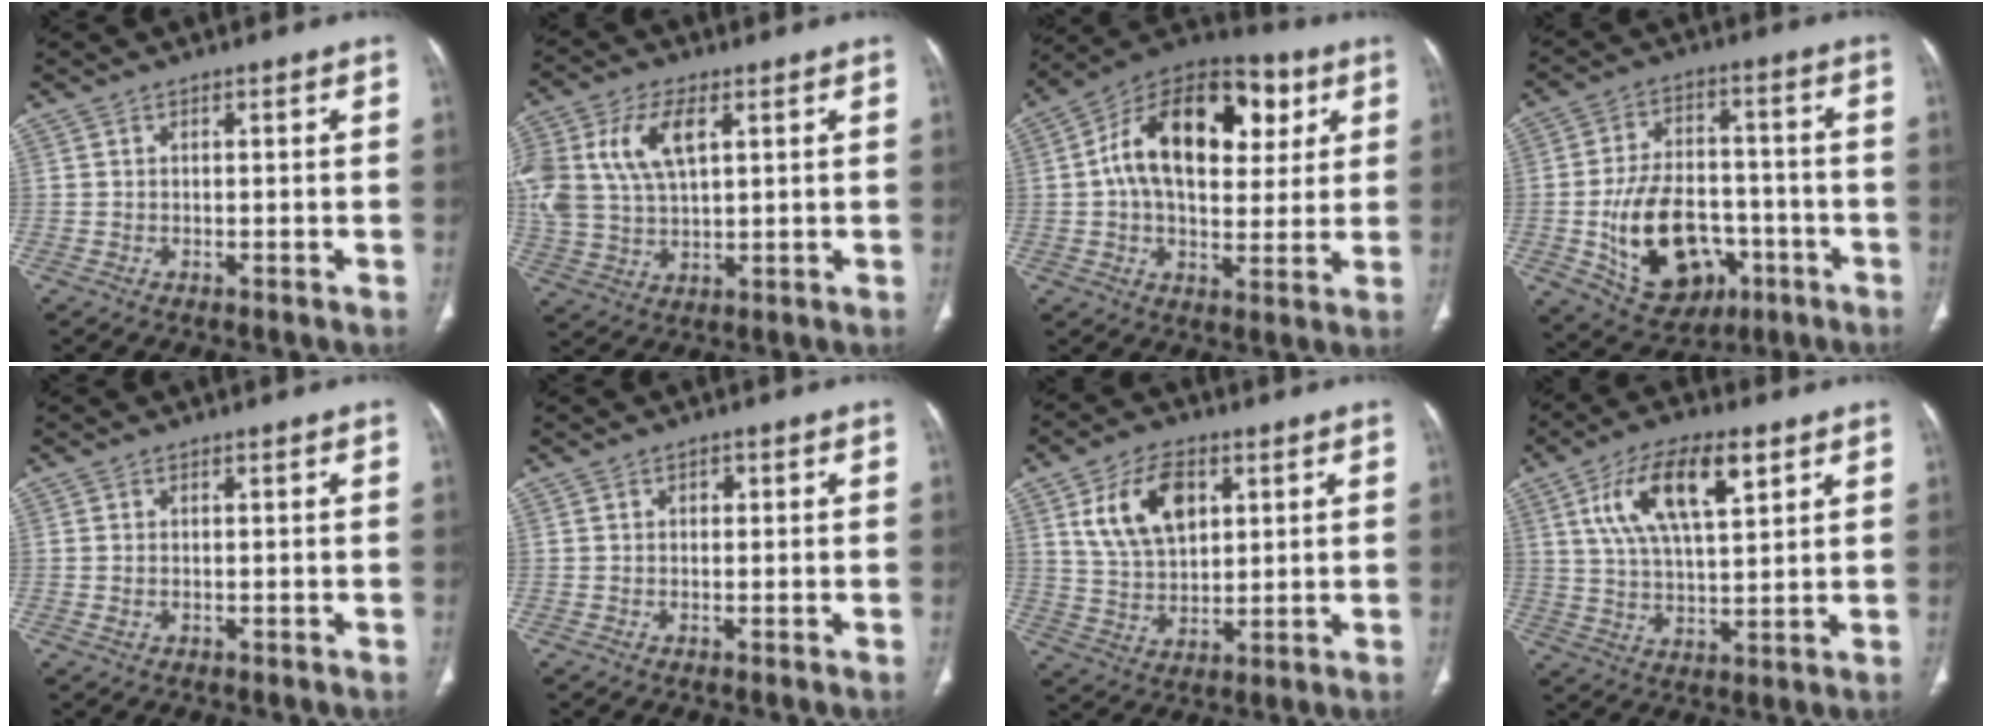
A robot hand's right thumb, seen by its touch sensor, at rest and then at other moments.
{"total": 15.4, "force": [4.9, 8.6, 11.9], "torque": [-0.267, -0.001, 0.097]}
{"total": 22.5, "force": [5.6, 13.5, 17.1], "torque": [-0.246, 0.013, 0.077]}
{"total": 18.5, "force": [-5.5, 12.4, 12.7], "torque": [-0.177, 0.030, -0.070]}
{"total": 0.9, "force": [-0.1, 0.5, 0.7], "torque": [-0.024, 0.002, 0.002]}
{"total": 0.9, "force": [0.1, 0.7, 0.4], "torque": [-0.001, 0.002, 0.000]}
{"total": 12.3, "force": [4.6, 7.6, 8.6], "torque": [-0.134, -0.012, 0.091]}
{"total": 14.6, "force": [6.3, 5.9, 11.8], "torque": [-0.203, -0.010, 0.113]}